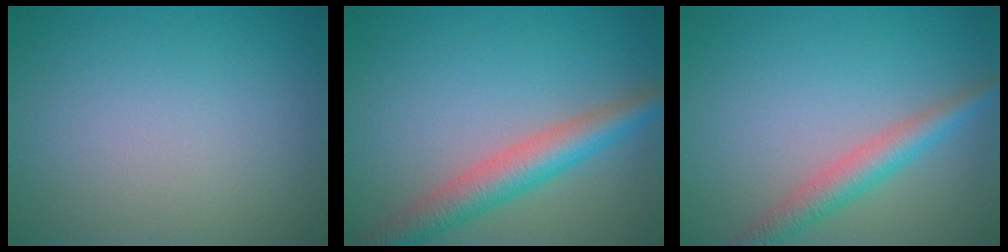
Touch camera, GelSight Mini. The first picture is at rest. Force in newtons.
{"total": 5.0, "press": 5.0, "slide": 0.3}
{"total": 3.4, "press": 3.4, "slide": 0.1}